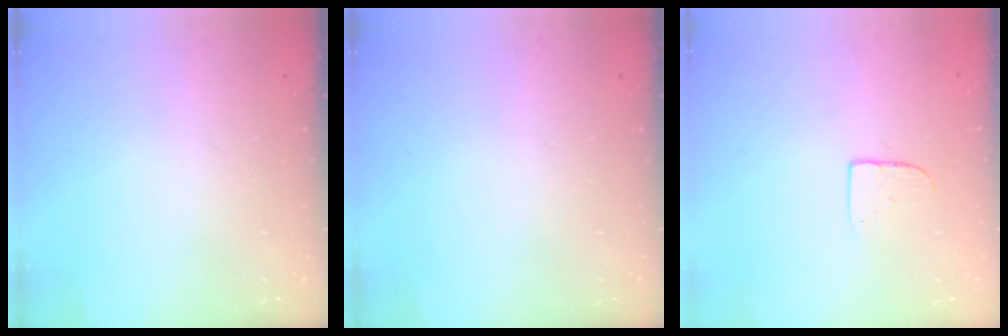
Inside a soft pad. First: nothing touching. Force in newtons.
{"total": 0.0}
{"total": 5.0, "press": 5.0, "slide": 0.4}